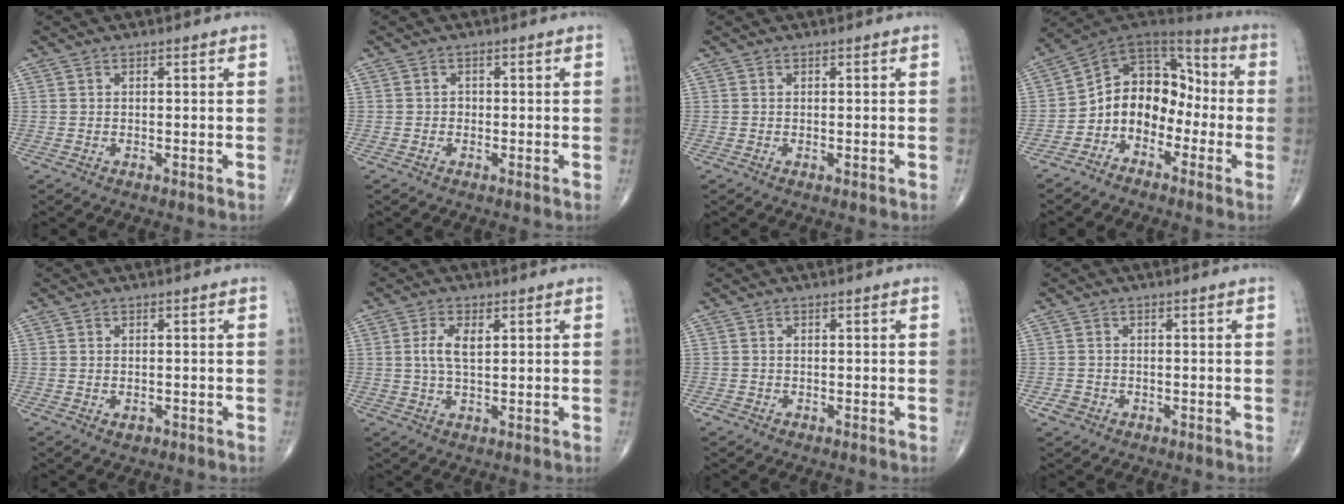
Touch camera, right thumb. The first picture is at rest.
{"total": 0.9, "force": [-0.2, 0.8, 0.3], "torque": [0.001, 0.003, -0.006]}
{"total": 0.5, "force": [-0.1, 0.2, 0.5], "torque": [-0.011, -0.003, -0.001]}
{"total": 12.5, "force": [-3.8, 9.6, 7.1], "torque": [-0.073, 0.085, -0.082]}
{"total": 1.3, "force": [-0.5, 0.9, 0.8], "torque": [-0.012, 0.001, -0.003]}
{"total": 4.7, "force": [1.1, 2.2, 4.0], "torque": [-0.086, 0.001, 0.022]}
{"total": 0.9, "force": [-0.5, 0.7, 0.2], "torque": [-0.004, 0.001, -0.013]}
{"total": 1.9, "force": [-0.9, 1.6, 0.5], "torque": [-0.008, 0.008, -0.015]}